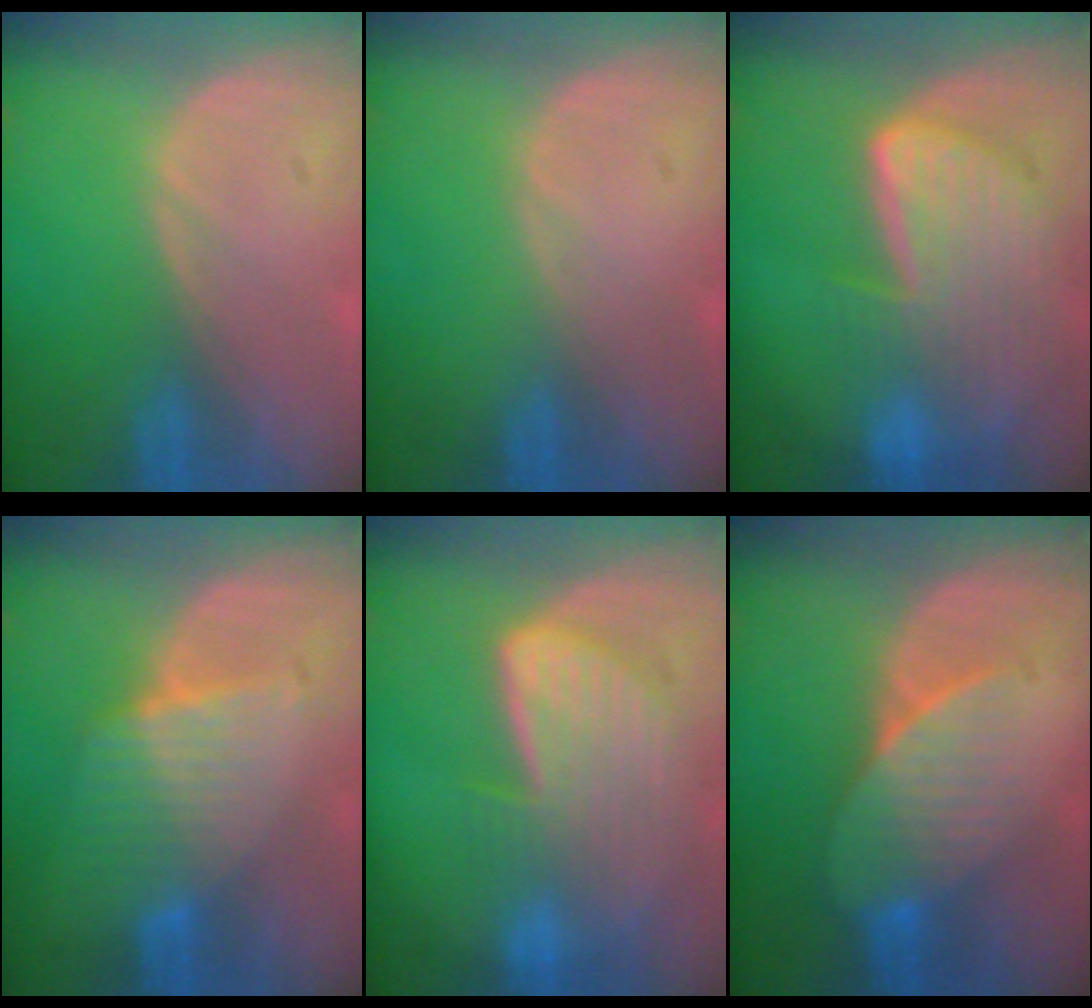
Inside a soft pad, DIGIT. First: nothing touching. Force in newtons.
{"total": 0.0}
{"total": 9.1, "press": 8.0, "slide": 4.3}
{"total": 6.8, "press": 6.0, "slide": 3.3}
{"total": 8.2, "press": 7.5, "slide": 3.4}
{"total": 7.2, "press": 6.6, "slide": 2.8}